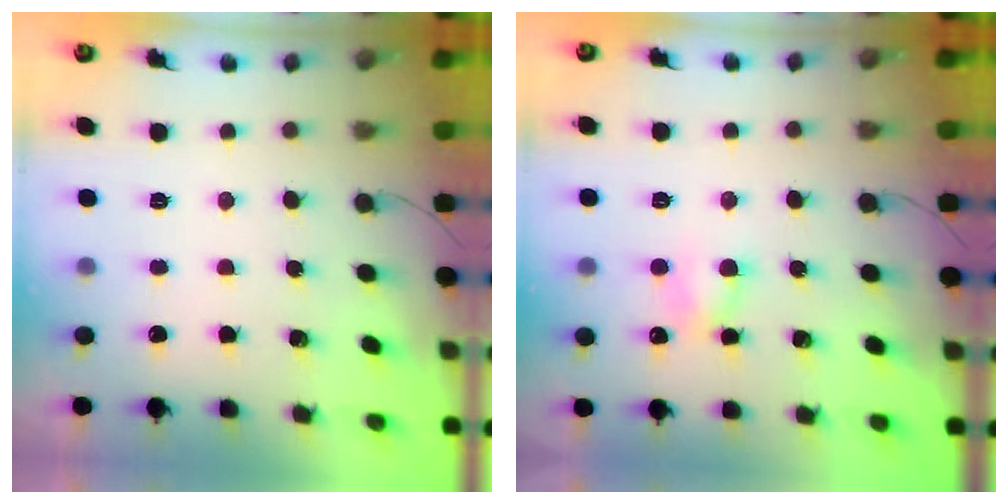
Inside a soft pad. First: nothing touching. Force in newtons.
{"total": 4.5, "press": 4.4, "slide": 0.9}